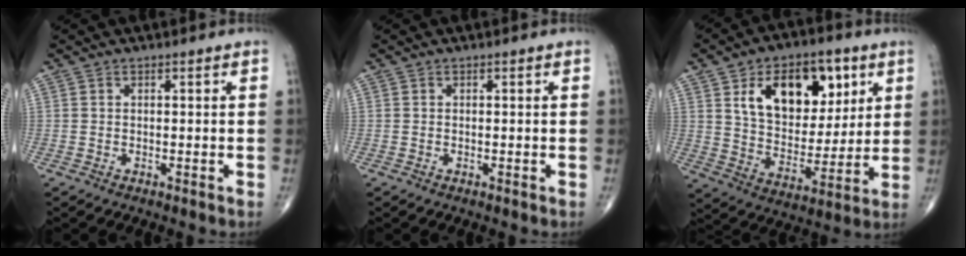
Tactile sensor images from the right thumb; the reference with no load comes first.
{"total": 0.0}
{"total": 19.4, "force": [7.7, 11.9, 13.4], "torque": [-0.154, -0.026, 0.132]}